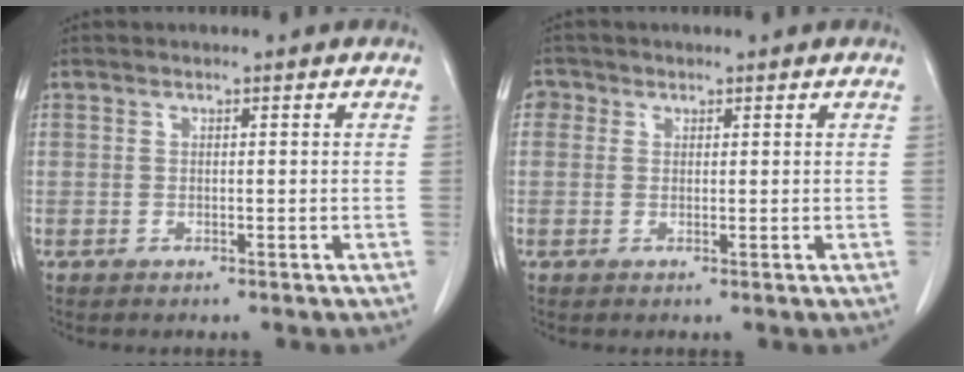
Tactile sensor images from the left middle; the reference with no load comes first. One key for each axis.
{"total": 1.7, "fx": 0.7, "fy": 1.5, "fz": 0.4, "tx": 0.001, "ty": 0.003, "tz": 0.008}